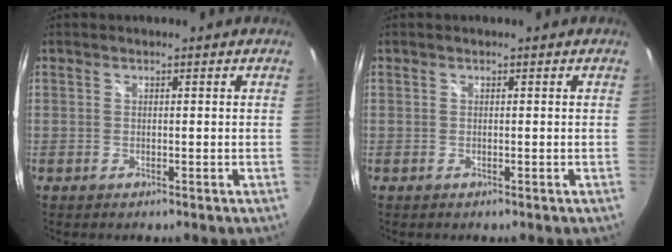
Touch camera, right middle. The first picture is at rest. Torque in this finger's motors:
{"motor_torque": [-0.12, 0.08, -0.02, 0.00]}